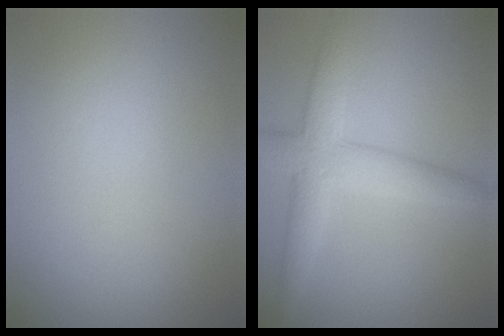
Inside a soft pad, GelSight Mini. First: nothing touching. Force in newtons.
{"total": 4.8, "press": 4.8, "slide": 0.4}